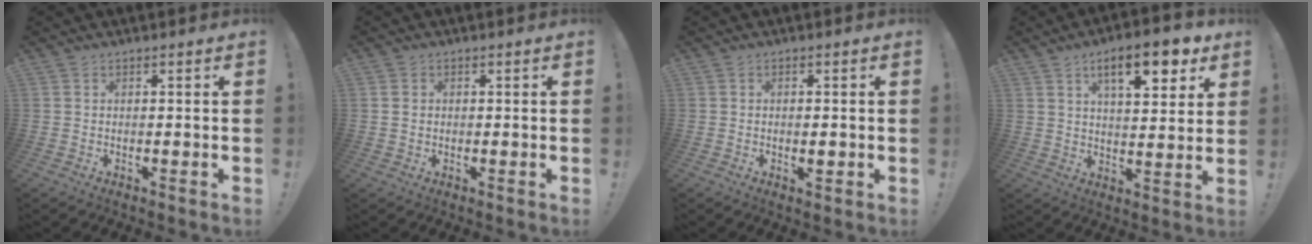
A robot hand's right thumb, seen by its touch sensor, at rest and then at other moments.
{"total": 1.4, "force": [0.2, 1.3, 0.5], "torque": [-0.007, 0.003, 0.003]}
{"total": 1.5, "force": [-0.4, 0.6, 1.3], "torque": [-0.011, -0.002, -0.009]}
{"total": 13.4, "force": [6.9, 4.6, 10.5], "torque": [-0.147, -0.025, 0.108]}